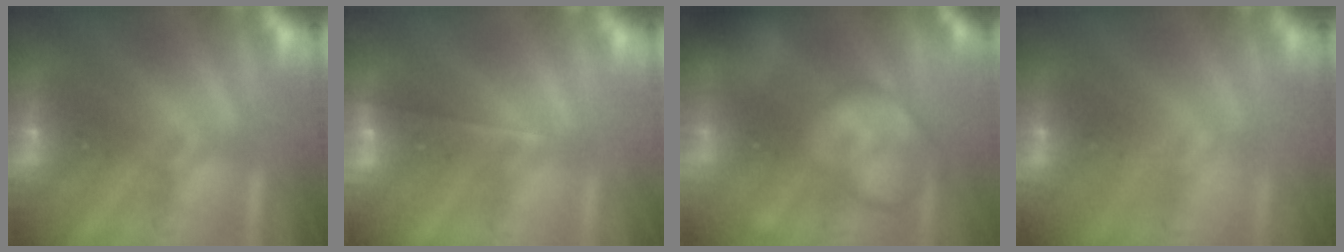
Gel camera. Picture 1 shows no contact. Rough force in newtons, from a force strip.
{"total": 1.8}
{"total": 7.7}
{"total": 3.8}